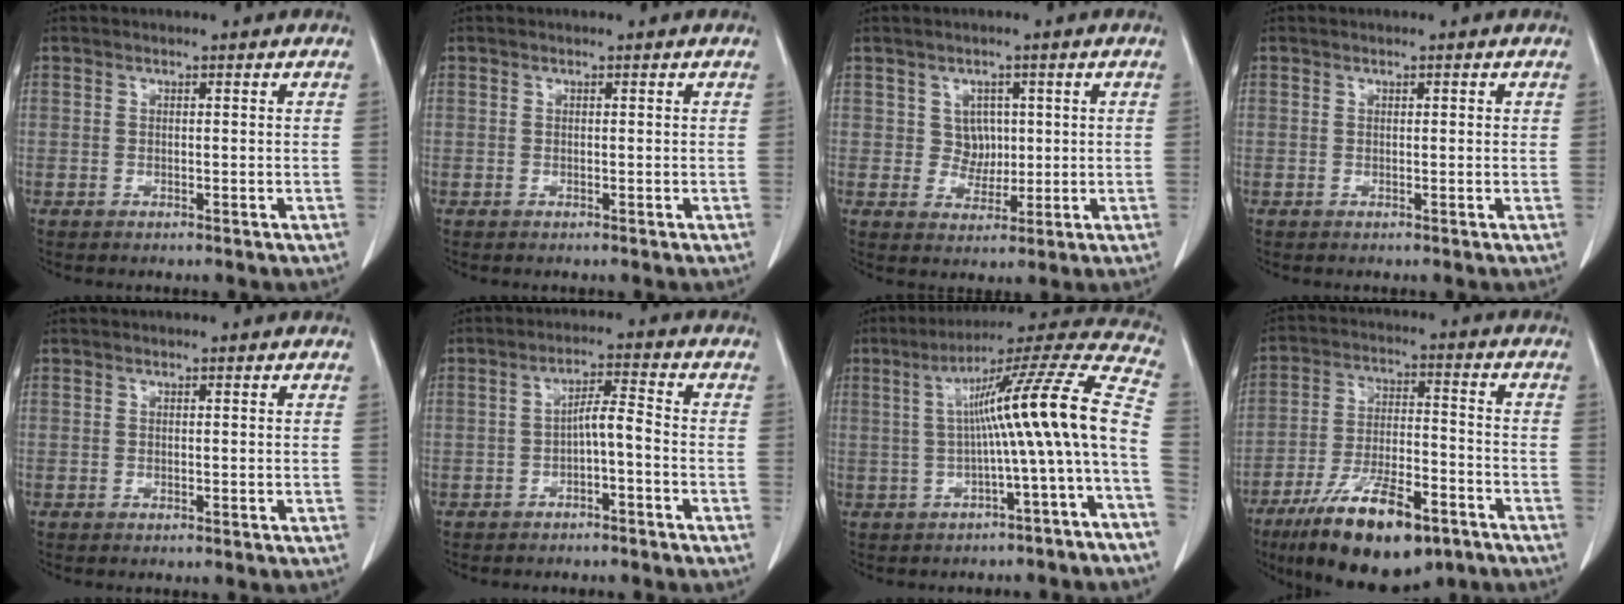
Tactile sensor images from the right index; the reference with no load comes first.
{"total": 0.0}
{"total": 3.5, "force": [0.8, 3.3, 1.0], "torque": [-0.008, 0.005, 0.014]}
{"total": 0.6, "force": [0.3, 0.2, 0.5], "torque": [-0.009, 0.001, 0.003]}
{"total": 0.0}
{"total": 4.0, "force": [-1.6, 0.7, 3.6], "torque": [-0.062, 0.016, -0.024]}
{"total": 15.7, "force": [-1.7, -1.1, 15.5], "torque": [-0.213, 0.040, -0.030]}
{"total": 16.6, "force": [-10.7, 4.9, 11.7], "torque": [-0.213, -0.017, -0.181]}